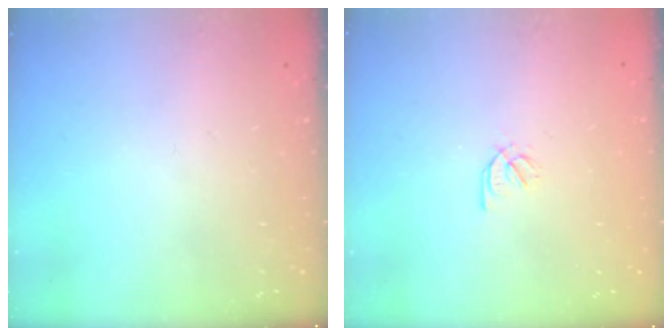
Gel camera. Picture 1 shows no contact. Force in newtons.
{"total": 2.1, "press": 2.0, "slide": 0.7}